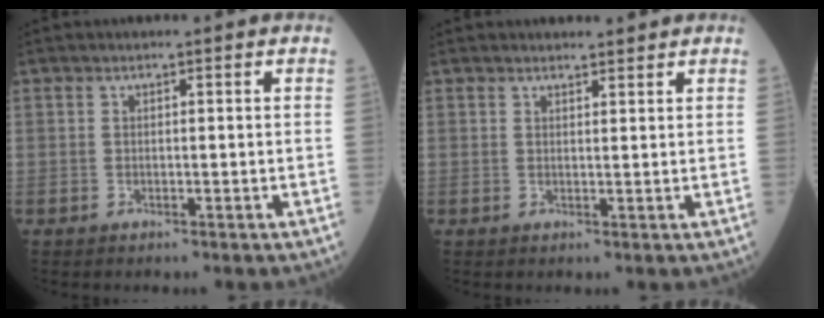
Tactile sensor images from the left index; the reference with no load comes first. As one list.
[{"total": 2.2, "force": [2.1, 0.4, 0.3], "torque": [-0.008, 0.004, 0.030]}]